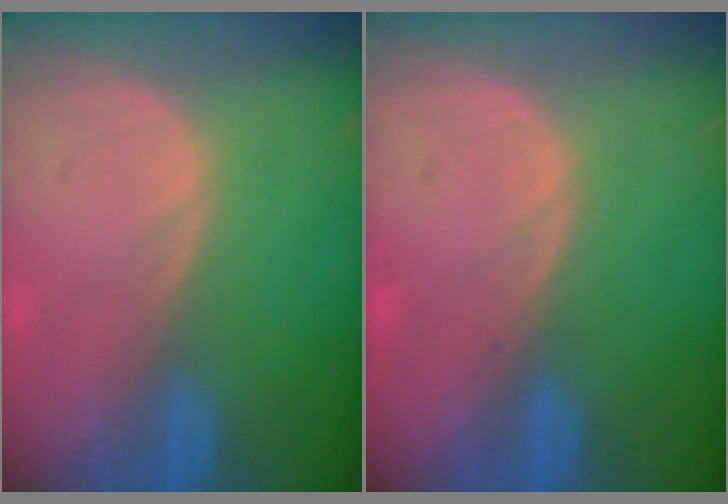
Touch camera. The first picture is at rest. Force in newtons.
{"total": 0.5, "press": 0.1, "slide": 0.5}